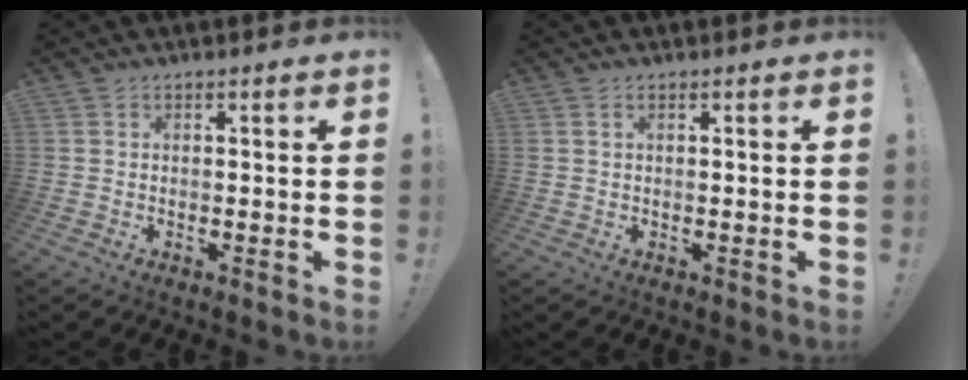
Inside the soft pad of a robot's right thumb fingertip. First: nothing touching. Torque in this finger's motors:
{"motor_torque": [-0.19, -0.10, -0.21, 0.16, -0.02]}